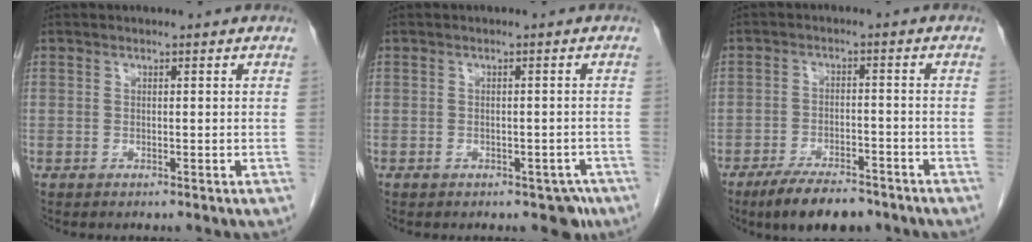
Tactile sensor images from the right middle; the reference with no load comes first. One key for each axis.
{"total": 3.5, "fx": -2.2, "fy": 2.0, "fz": 1.8, "tx": -0.005, "ty": 0.010, "tz": -0.022}
{"total": 8.5, "fx": -6.6, "fy": 2.8, "fz": 4.6, "tx": -0.074, "ty": -0.007, "tz": -0.110}